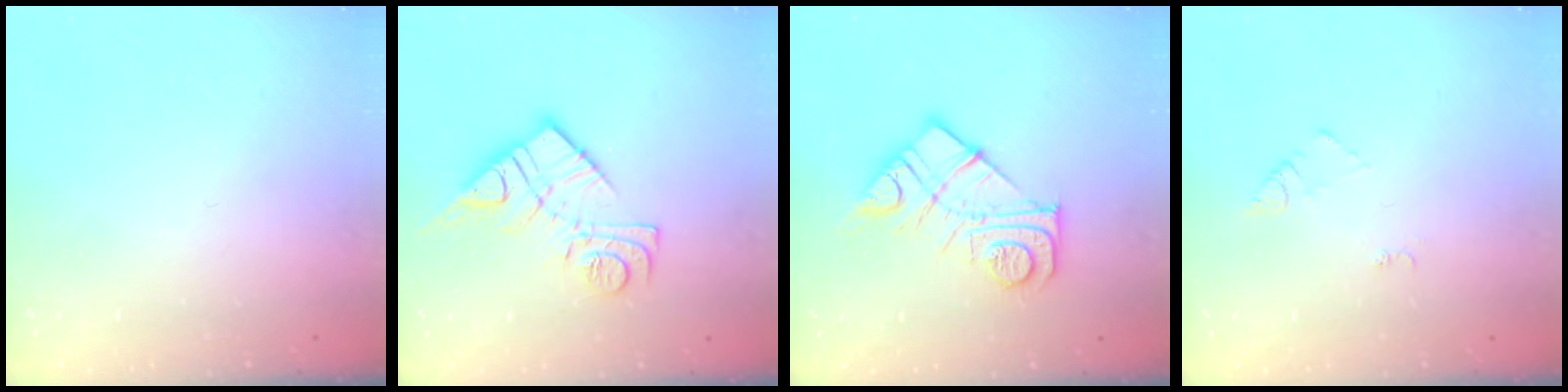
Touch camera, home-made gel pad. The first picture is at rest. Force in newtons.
{"total": 13.5, "press": 13.5, "slide": 0.8}
{"total": 13.9, "press": 13.8, "slide": 0.9}
{"total": 4.4, "press": 4.4, "slide": 0.5}